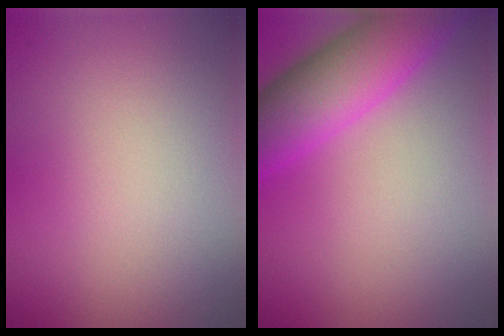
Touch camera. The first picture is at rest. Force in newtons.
{"total": 7.2, "press": 7.2, "slide": 0.2}